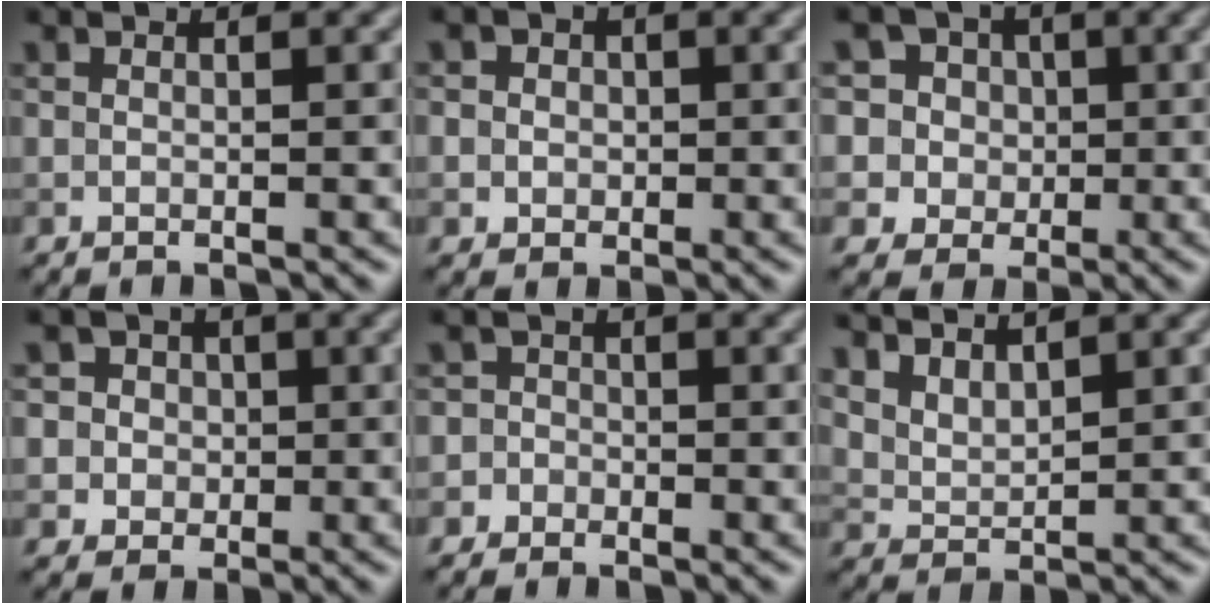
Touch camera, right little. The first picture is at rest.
{"total": 3.6, "force": [1.1, 3.1, 1.5], "torque": [-0.011, 0.016, -0.003]}
{"total": 8.4, "force": [3.4, 7.1, 3.1], "torque": [-0.056, 0.024, 0.033]}
{"total": 6.3, "force": [2.2, 5.5, 2.1], "torque": [-0.035, 0.027, 0.014]}
{"total": 3.0, "force": [-1.1, 2.8, 0.2], "torque": [0.033, 0.013, -0.049]}
{"total": 4.0, "force": [3.2, 1.6, 1.8], "torque": [-0.043, 0.004, 0.061]}